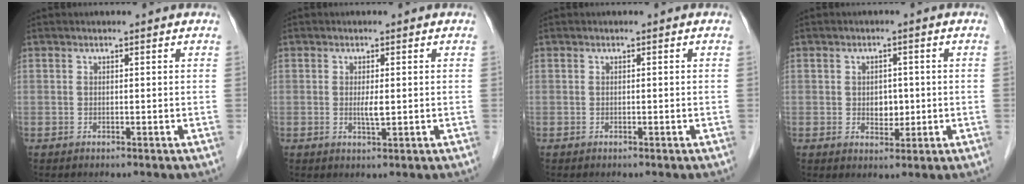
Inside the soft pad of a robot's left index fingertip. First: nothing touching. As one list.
[{"total": 1.9, "force": [-0.1, 0.4, 1.8], "torque": [-0.037, -0.006, -0.001]}, {"total": 0.0}, {"total": 3.1, "force": [-0.3, 2.3, 2.0], "torque": [-0.028, 0.001, 0.001]}]